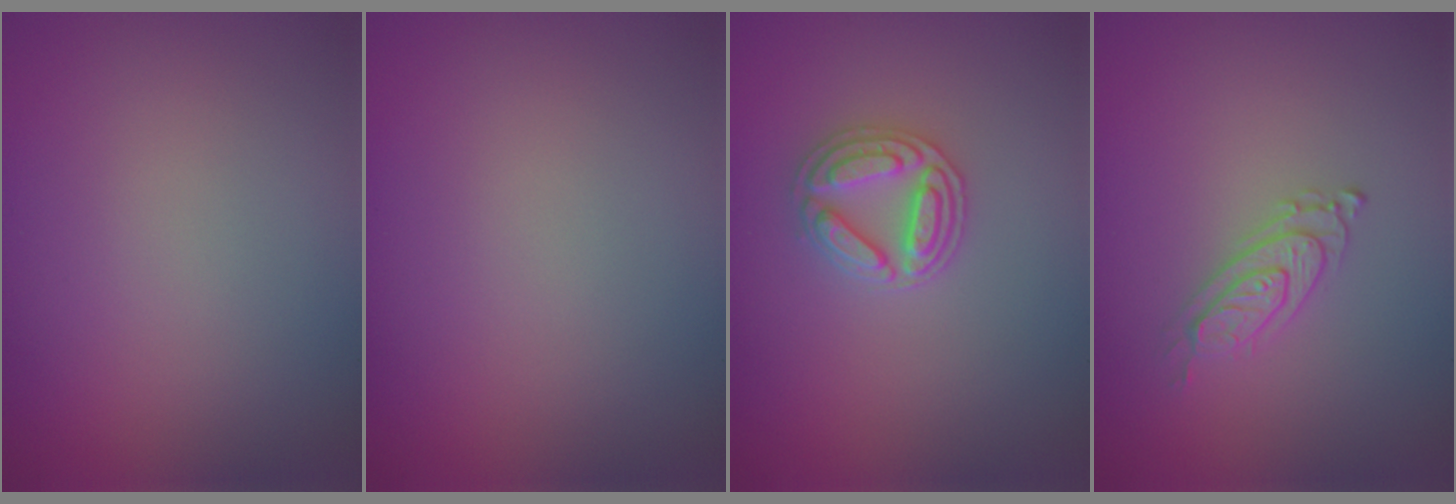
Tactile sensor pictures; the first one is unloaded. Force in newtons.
{"total": 0.0}
{"total": 3.1, "press": 3.0, "slide": 0.7}
{"total": 2.4, "press": 2.0, "slide": 1.4}